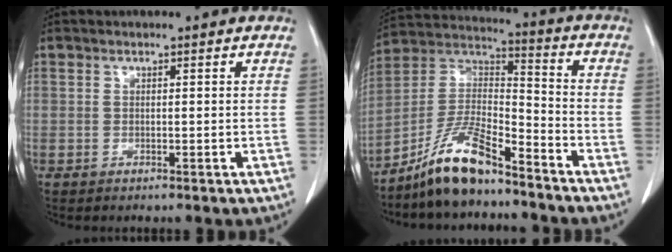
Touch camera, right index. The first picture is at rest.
{"total": 11.9, "force": [-9.3, 2.4, 7.0], "torque": [-0.144, 0.014, -0.174]}